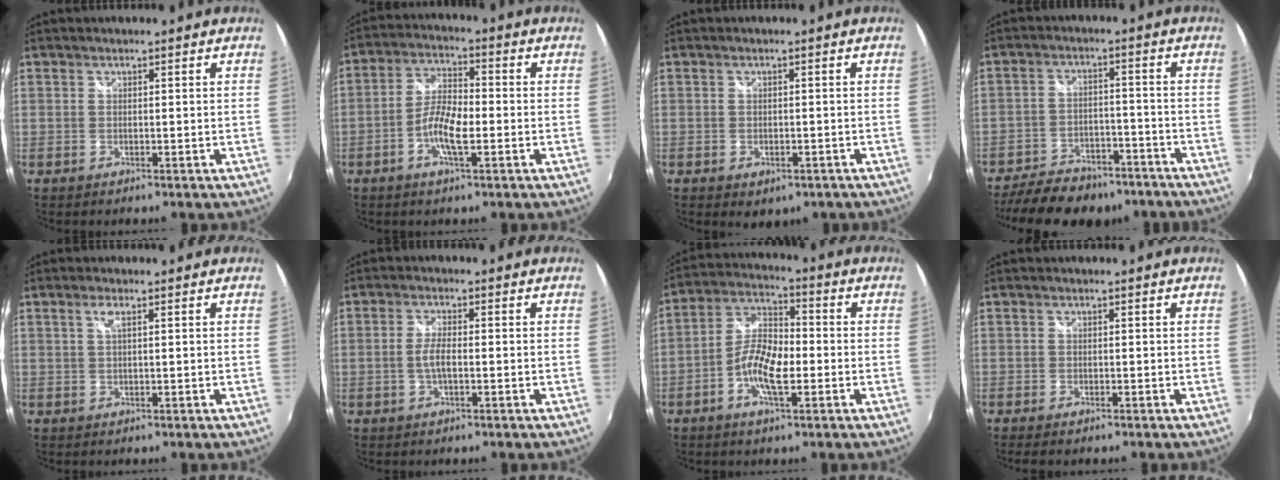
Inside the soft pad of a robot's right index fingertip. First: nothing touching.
{"total": 7.2, "force": [-2.5, 2.2, 6.4], "torque": [-0.133, 0.008, -0.051]}
{"total": 3.7, "force": [-1.8, 2.5, 2.1], "torque": [-0.041, -0.010, -0.018]}
{"total": 17.9, "force": [-15.0, 7.5, 6.3], "torque": [-0.147, 0.021, -0.190]}
{"total": 1.6, "force": [0.6, 0.1, 1.5], "torque": [-0.027, 0.002, 0.008]}
{"total": 3.2, "force": [-0.8, 0.8, 2.9], "torque": [-0.062, 0.001, -0.015]}
{"total": 9.3, "force": [-2.9, 3.6, 8.1], "torque": [-0.170, 0.010, -0.060]}
{"total": 2.2, "force": [-1.7, 0.7, 1.1], "torque": [-0.024, -0.012, -0.031]}